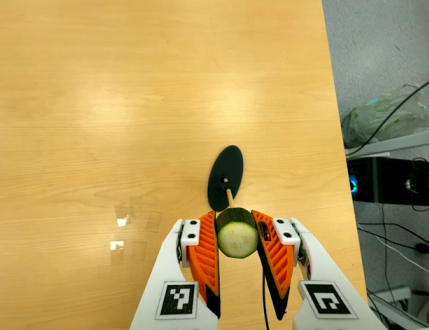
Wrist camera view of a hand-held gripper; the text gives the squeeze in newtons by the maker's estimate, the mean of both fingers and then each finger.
{"total": 9.9, "left": 9.6, "right": 10.3}